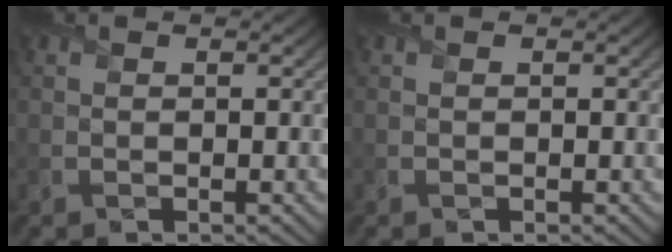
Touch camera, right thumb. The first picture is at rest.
{"total": 0.0}